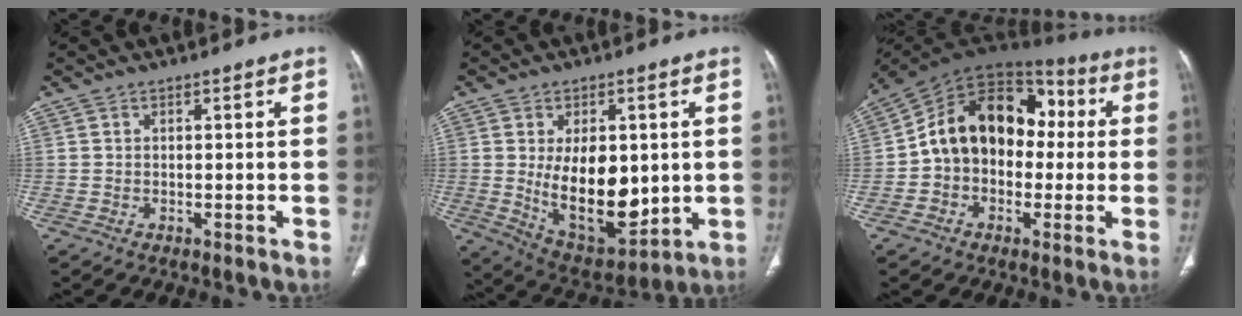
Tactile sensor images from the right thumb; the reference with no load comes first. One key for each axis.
{"total": 16.4, "fx": 0.5, "fy": 9.2, "fz": 13.5, "tx": -0.178, "ty": -0.023, "tz": 0.034}
{"total": 18.0, "fx": 0.4, "fy": 13.2, "fz": 12.2, "tx": -0.156, "ty": 0.053, "tz": -0.005}